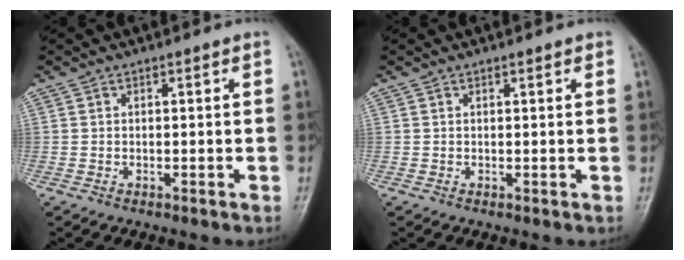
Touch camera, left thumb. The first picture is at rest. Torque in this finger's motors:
{"motor_torque": [-0.11, -0.02, -0.10, -0.01, 0.02]}